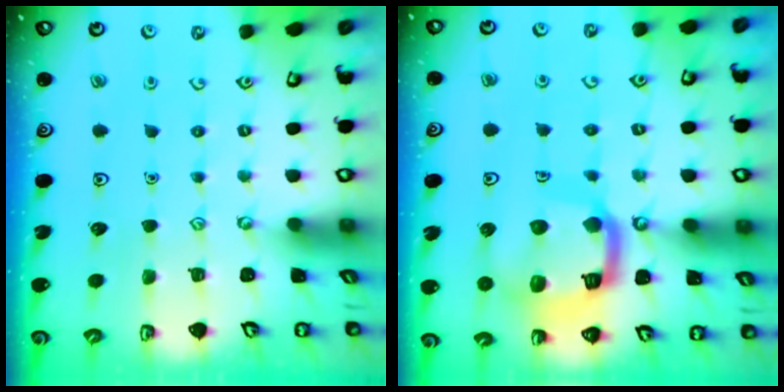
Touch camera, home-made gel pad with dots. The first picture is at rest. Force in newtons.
{"total": 16.3, "press": 16.2, "slide": 1.8}